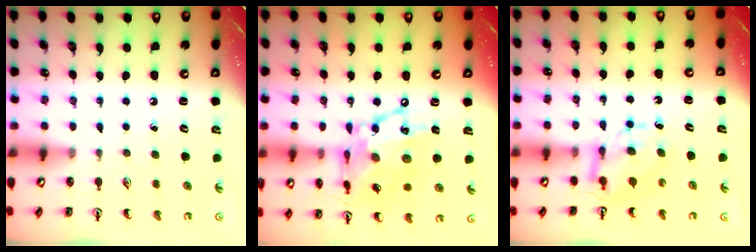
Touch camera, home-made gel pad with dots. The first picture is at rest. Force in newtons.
{"total": 16.4, "press": 16.4, "slide": 1.2}
{"total": 6.8, "press": 6.8, "slide": 0.3}